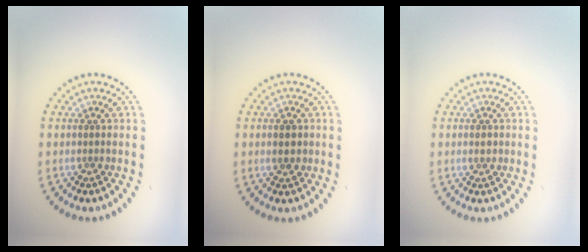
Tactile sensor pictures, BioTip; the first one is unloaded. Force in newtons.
{"total": 2.1, "press": 2.1, "slide": 0.2}
{"total": 1.0, "press": 1.0, "slide": 0.0}